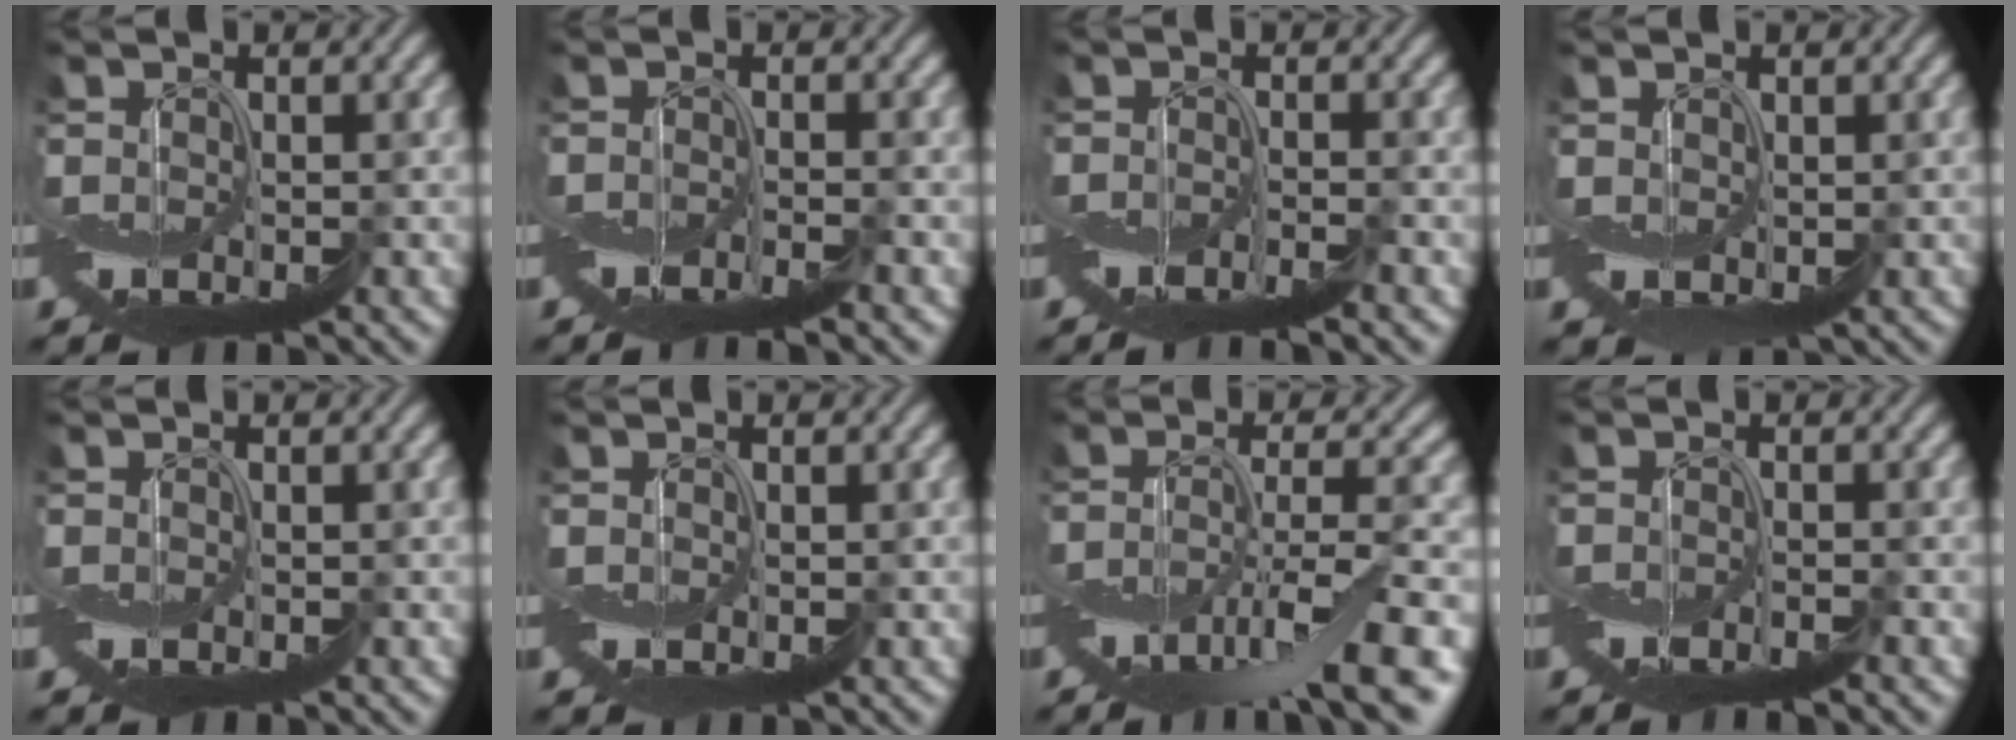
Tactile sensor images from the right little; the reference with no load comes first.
{"total": 2.9, "force": [-2.2, 0.1, 1.9], "torque": [-0.029, -0.003, -0.041]}
{"total": 3.3, "force": [-2.5, 0.2, 2.2], "torque": [-0.032, -0.003, -0.046]}
{"total": 1.7, "force": [0.4, 1.5, 0.7], "torque": [-0.011, -0.011, 0.019]}
{"total": 0.0}
{"total": 0.7, "force": [0.4, 0.6, 0.3], "torque": [-0.005, -0.004, 0.010]}
{"total": 9.4, "force": [-4.1, 3.0, 7.9], "torque": [-0.134, -0.005, -0.067]}
{"total": 1.5, "force": [-1.2, -0.1, 0.9], "torque": [-0.014, -0.001, -0.021]}